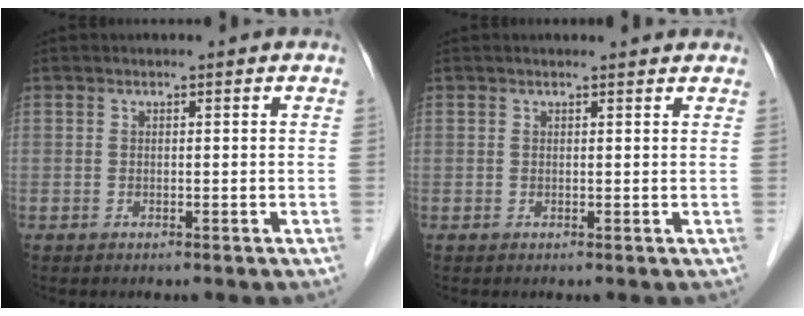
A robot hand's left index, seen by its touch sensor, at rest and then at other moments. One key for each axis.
{"total": 3.0, "fx": 2.9, "fy": 0.4, "fz": 0.6, "tx": -0.013, "ty": 0.008, "tz": 0.026}